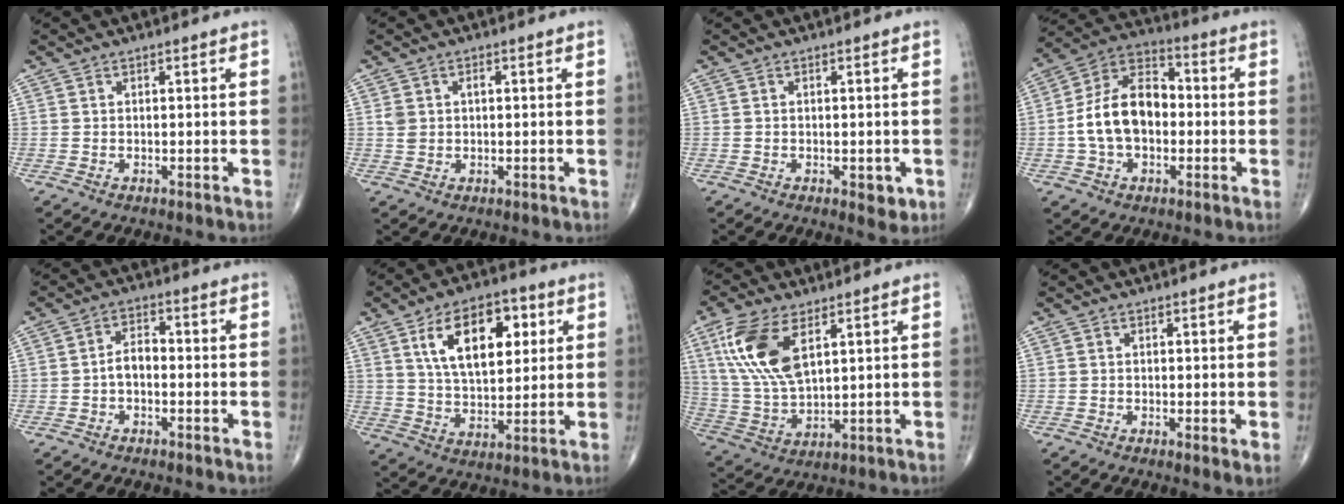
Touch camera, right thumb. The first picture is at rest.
{"total": 3.4, "force": [0.7, 2.1, 2.5], "torque": [-0.048, 0.006, 0.016]}
{"total": 2.1, "force": [-0.7, 1.0, 1.7], "torque": [-0.014, -0.003, -0.007]}
{"total": 14.3, "force": [-1.2, 9.4, 10.8], "torque": [-0.181, 0.038, -0.030]}
{"total": 3.8, "force": [-1.0, 2.2, 2.9], "torque": [-0.041, 0.020, -0.025]}
{"total": 15.7, "force": [5.4, 8.5, 12.0], "torque": [-0.161, -0.012, 0.095]}
{"total": 14.1, "force": [5.9, 6.6, 11.0], "torque": [-0.229, -0.015, 0.126]}
{"total": 1.8, "force": [-0.2, 0.3, 1.8], "torque": [-0.034, -0.009, -0.007]}